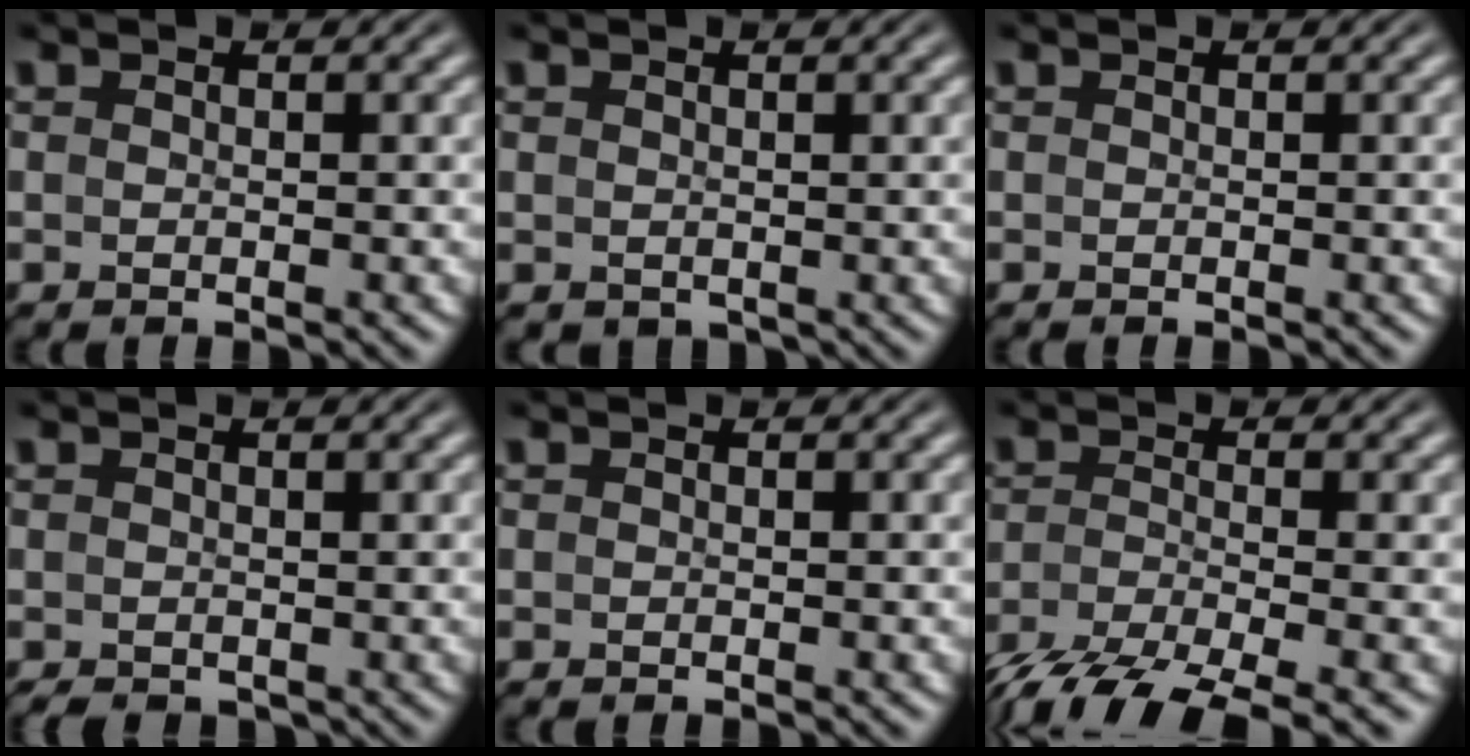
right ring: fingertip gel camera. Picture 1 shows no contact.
{"total": 0.8, "force": [0.0, 0.8, 0.1], "torque": [-0.002, -0.013, 0.013]}
{"total": 0.0}
{"total": 1.2, "force": [-0.9, 0.8, 0.3], "torque": [-0.003, -0.014, -0.007]}
{"total": 0.0}
{"total": 6.8, "force": [-5.3, 1.7, 3.9], "torque": [-0.066, -0.021, -0.070]}